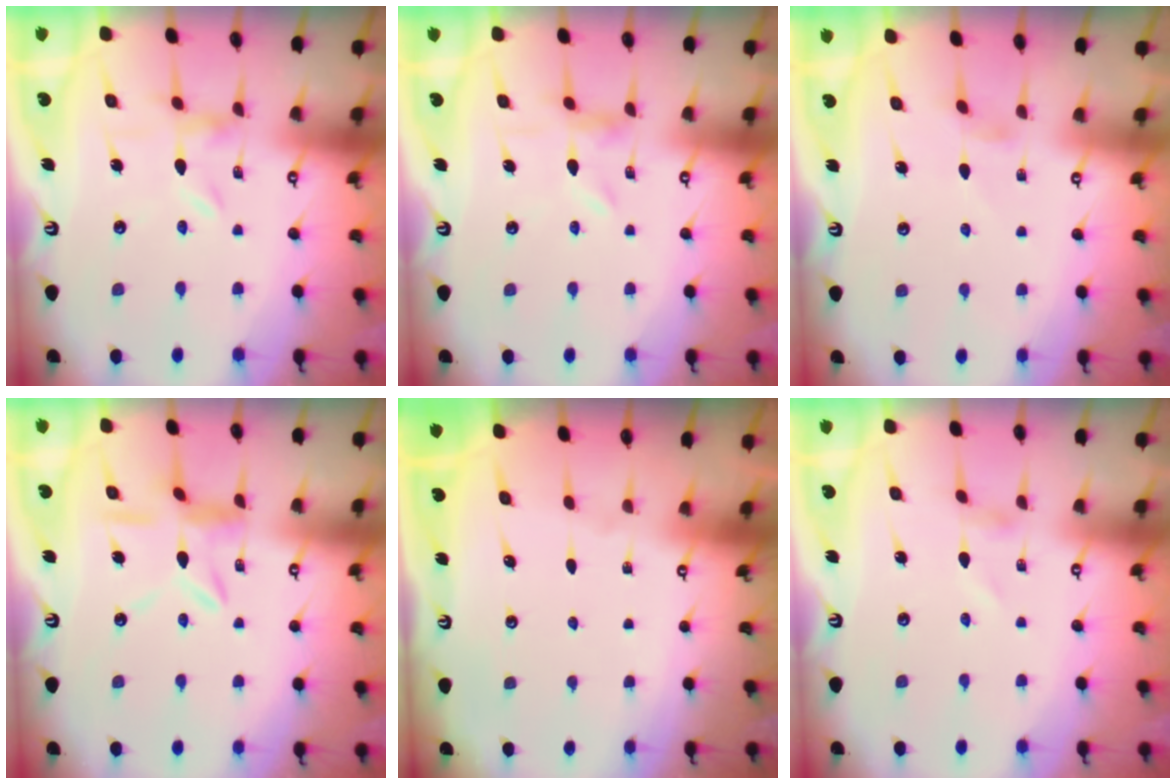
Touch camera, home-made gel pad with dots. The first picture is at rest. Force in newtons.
{"total": 0.9, "press": 0.9, "slide": 0.3}
{"total": 1.3, "press": 1.2, "slide": 0.4}
{"total": 6.6, "press": 6.6, "slide": 0.4}
{"total": 0.0}
{"total": 1.4, "press": 1.4, "slide": 0.1}